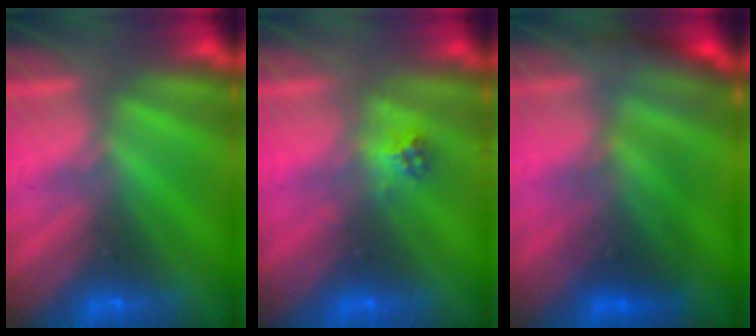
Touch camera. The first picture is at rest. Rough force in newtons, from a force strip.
{"total": 2.1}
{"total": 2.6}